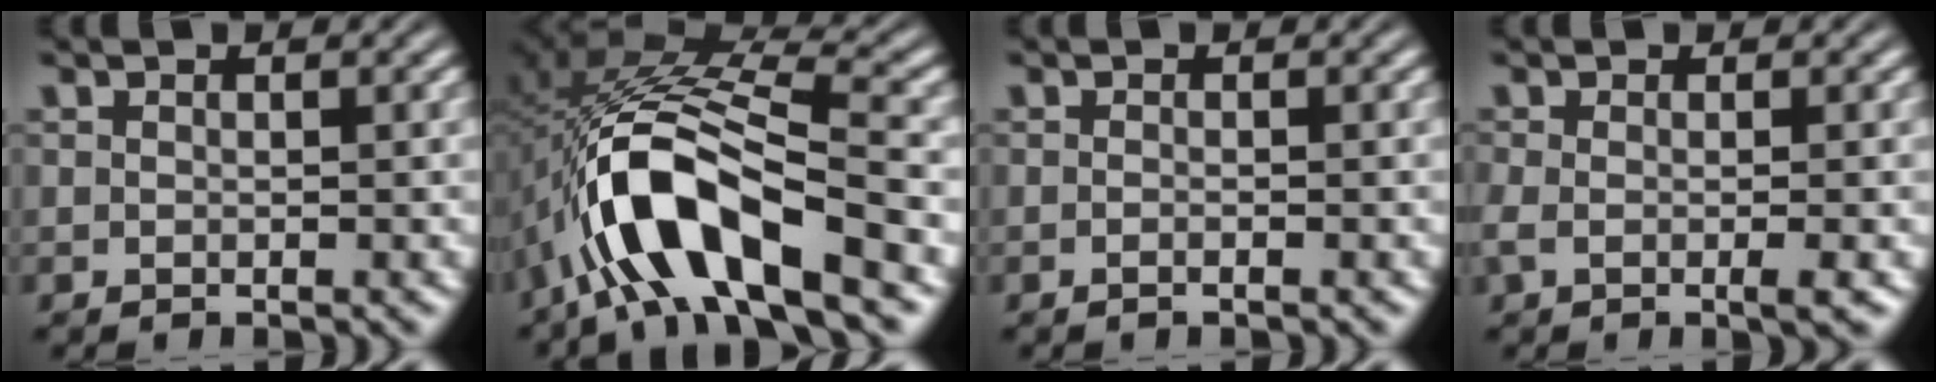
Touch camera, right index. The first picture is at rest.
{"total": 11.4, "force": [-1.8, 5.9, 9.5], "torque": [-0.203, -0.015, -0.027]}
{"total": 0.9, "force": [-0.8, -0.2, 0.4], "torque": [-0.008, 0.001, -0.015]}
{"total": 1.8, "force": [-0.8, -0.2, 1.6], "torque": [-0.036, -0.014, -0.007]}